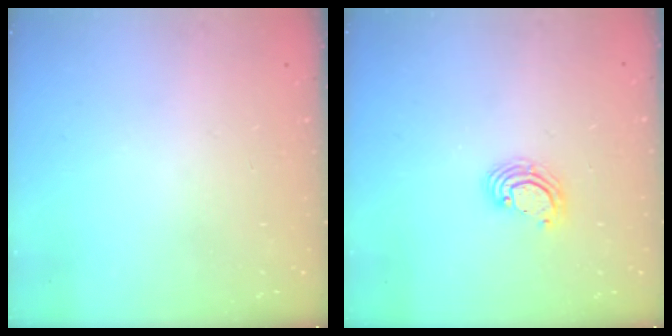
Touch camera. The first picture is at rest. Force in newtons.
{"total": 3.6, "press": 3.6, "slide": 0.2}